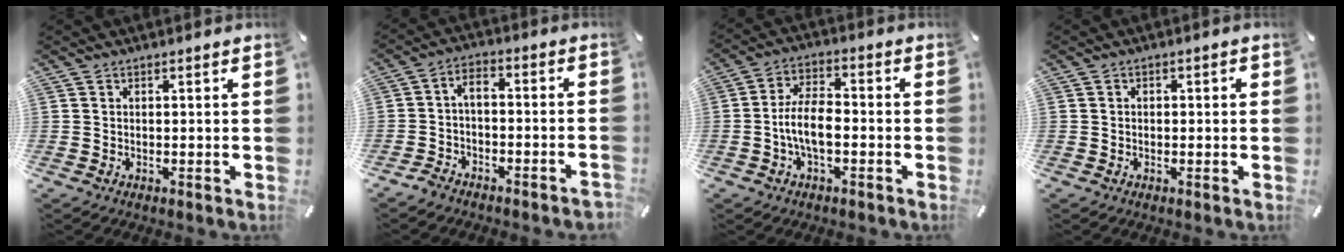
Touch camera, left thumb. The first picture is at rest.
{"total": 4.5, "force": [-3.4, 1.6, 2.5], "torque": [-0.041, 0.011, -0.064]}
{"total": 8.1, "force": [-2.3, 3.8, 6.8], "torque": [-0.140, 0.007, -0.043]}
{"total": 1.2, "force": [-0.3, 0.8, 0.8], "torque": [-0.014, 0.004, -0.008]}